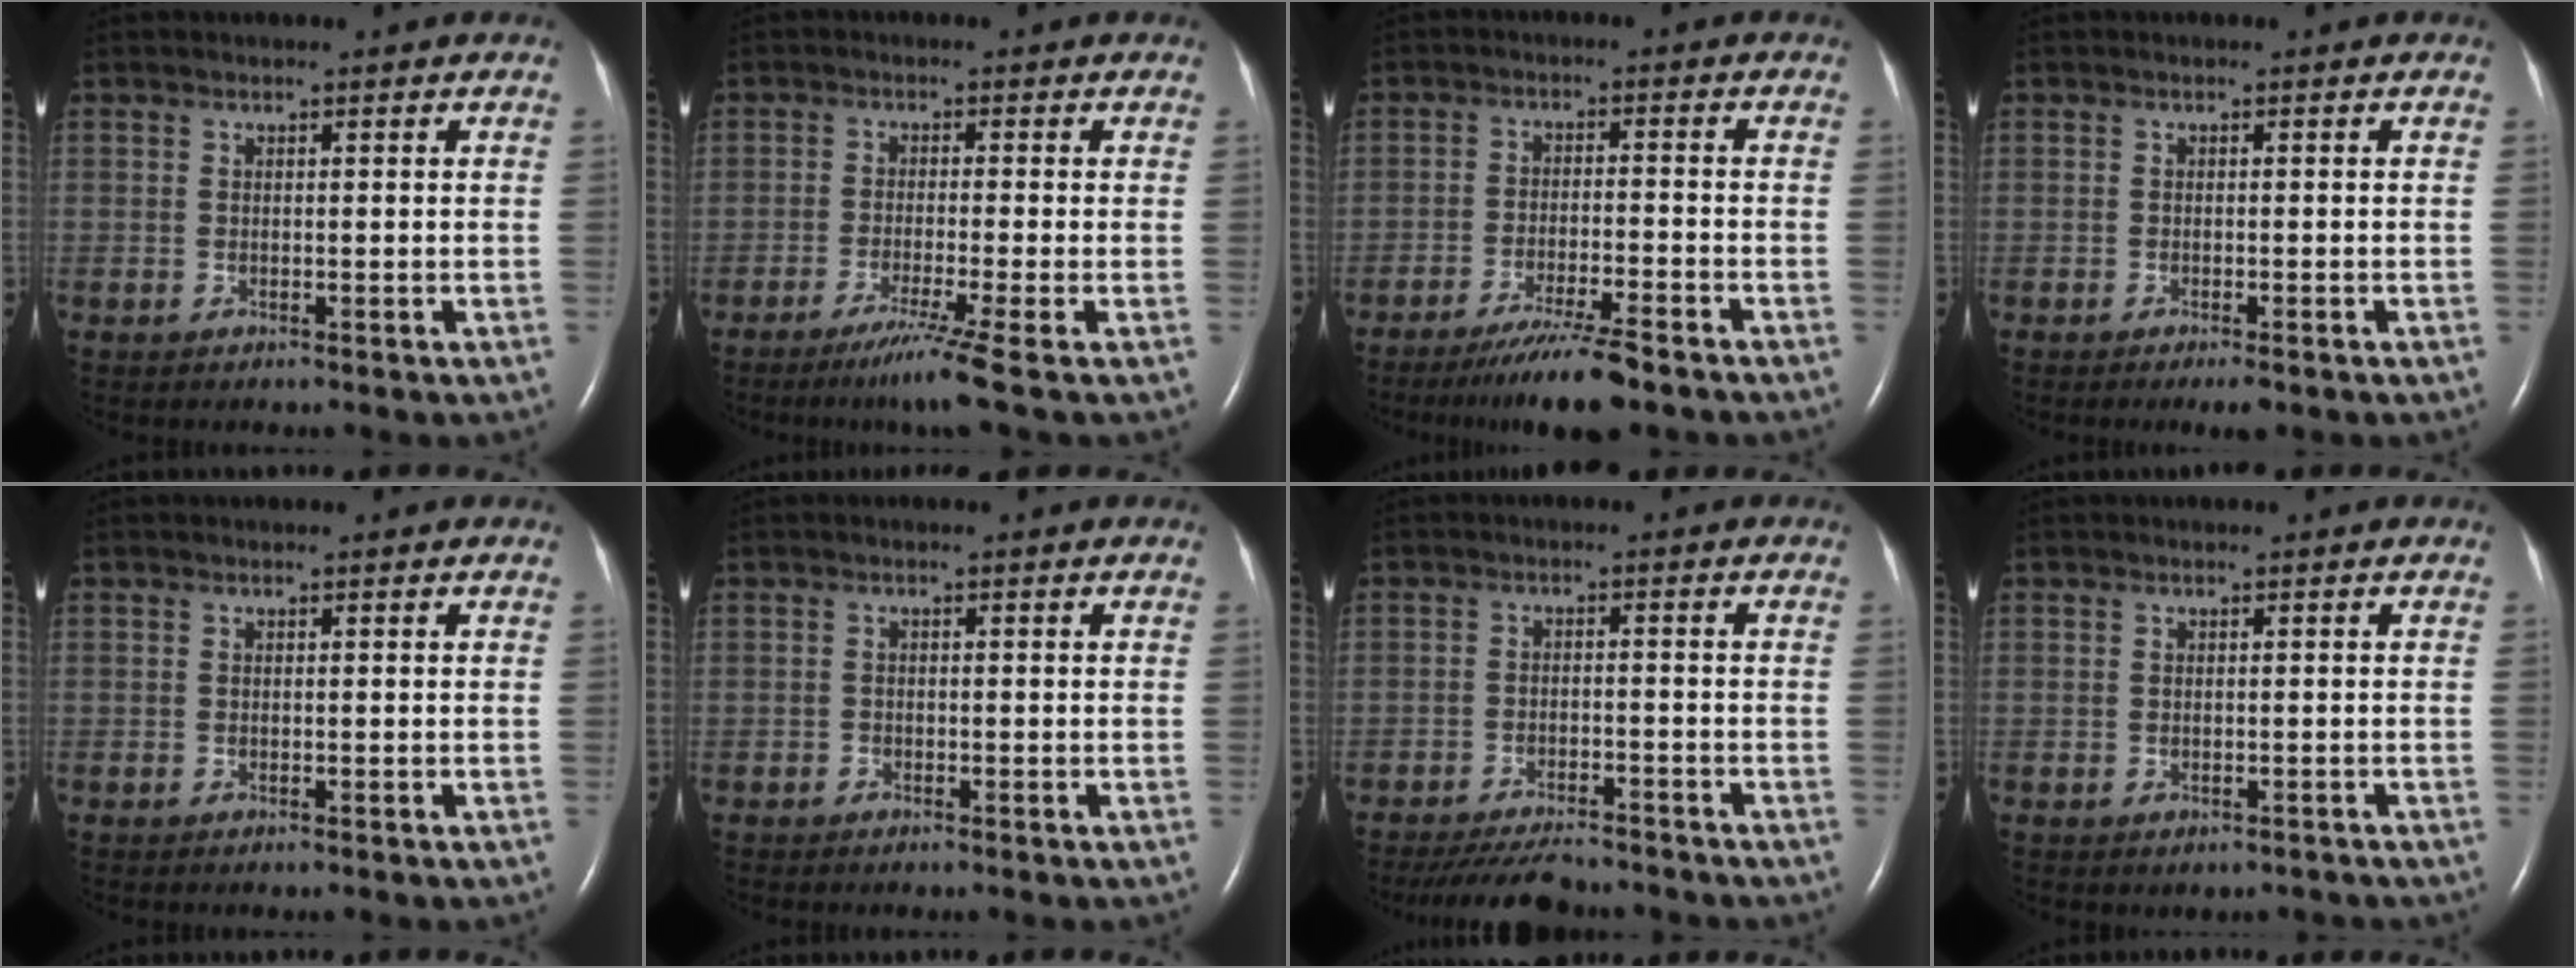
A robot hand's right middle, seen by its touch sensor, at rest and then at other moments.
{"total": 5.9, "force": [-3.9, -1.9, 3.9], "torque": [-0.070, -0.022, -0.073]}
{"total": 8.4, "force": [-6.6, -0.1, 5.2], "torque": [-0.088, -0.023, -0.113]}
{"total": 2.2, "force": [-1.5, 0.5, 1.5], "torque": [-0.023, -0.005, -0.020]}
{"total": 0.0}
{"total": 0.6, "force": [-0.5, 0.3, 0.0], "torque": [-0.005, 0.000, -0.010]}
{"total": 8.8, "force": [-8.1, 1.7, 3.1], "torque": [-0.051, -0.014, -0.122]}
{"total": 1.2, "force": [-0.9, 0.8, 0.3], "torque": [-0.006, 0.000, -0.008]}